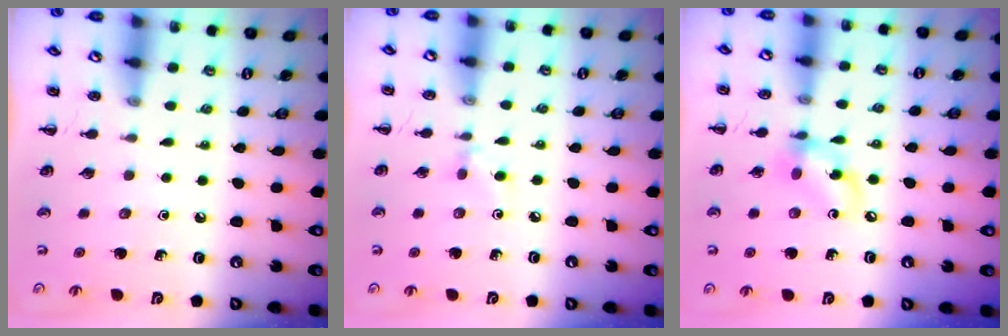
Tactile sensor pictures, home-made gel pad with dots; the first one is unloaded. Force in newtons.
{"total": 3.7, "press": 3.5, "slide": 1.4}
{"total": 9.6, "press": 9.5, "slide": 1.6}